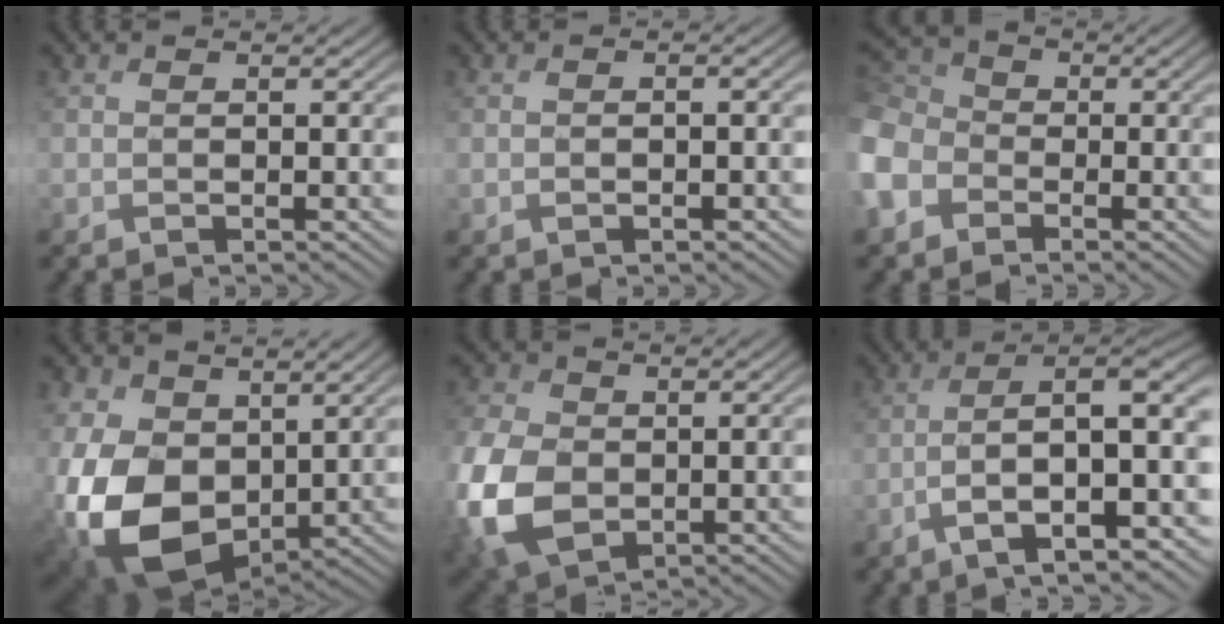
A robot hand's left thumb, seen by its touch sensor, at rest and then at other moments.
{"total": 1.3, "force": [-0.4, 0.3, 1.2], "torque": [-0.020, -0.001, -0.008]}
{"total": 8.5, "force": [-3.4, 6.7, 4.1], "torque": [-0.146, -0.009, -0.088]}
{"total": 15.5, "force": [0.7, 11.1, 10.8], "torque": [-0.288, -0.038, 0.016]}
{"total": 11.8, "force": [-1.4, 8.4, 8.2], "torque": [-0.256, -0.021, -0.026]}
{"total": 10.6, "force": [-3.4, 2.8, 9.6], "torque": [-0.160, 0.012, -0.059]}